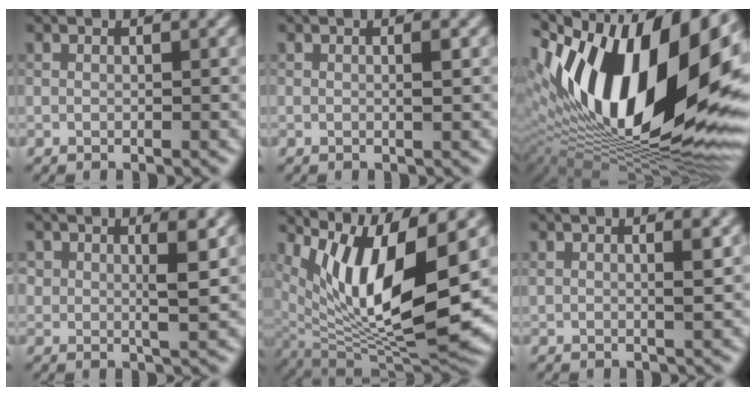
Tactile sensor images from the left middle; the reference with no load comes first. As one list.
[{"total": 0.8, "force": [-0.3, 0.0, 0.8], "torque": [-0.009, 0.003, -0.006]}, {"total": 19.4, "force": [1.7, 8.6, 17.3], "torque": [-0.286, 0.021, 0.021]}, {"total": 2.0, "force": [0.7, 0.5, 1.8], "torque": [-0.030, -0.006, 0.017]}, {"total": 11.9, "force": [3.3, 3.9, 10.8], "torque": [-0.191, -0.015, 0.073]}, {"total": 2.3, "force": [0.9, 0.9, 2.0], "torque": [-0.006, 0.010, -0.001]}]